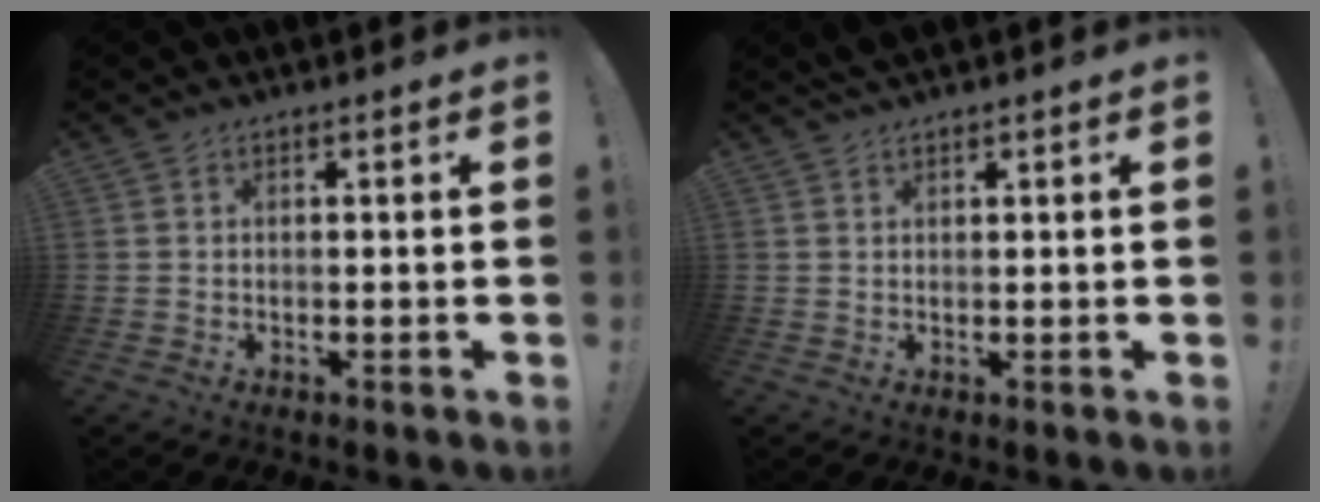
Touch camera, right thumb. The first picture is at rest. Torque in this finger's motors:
{"motor_torque": [-0.62, 0.04, -0.08, 0.06, -0.04]}